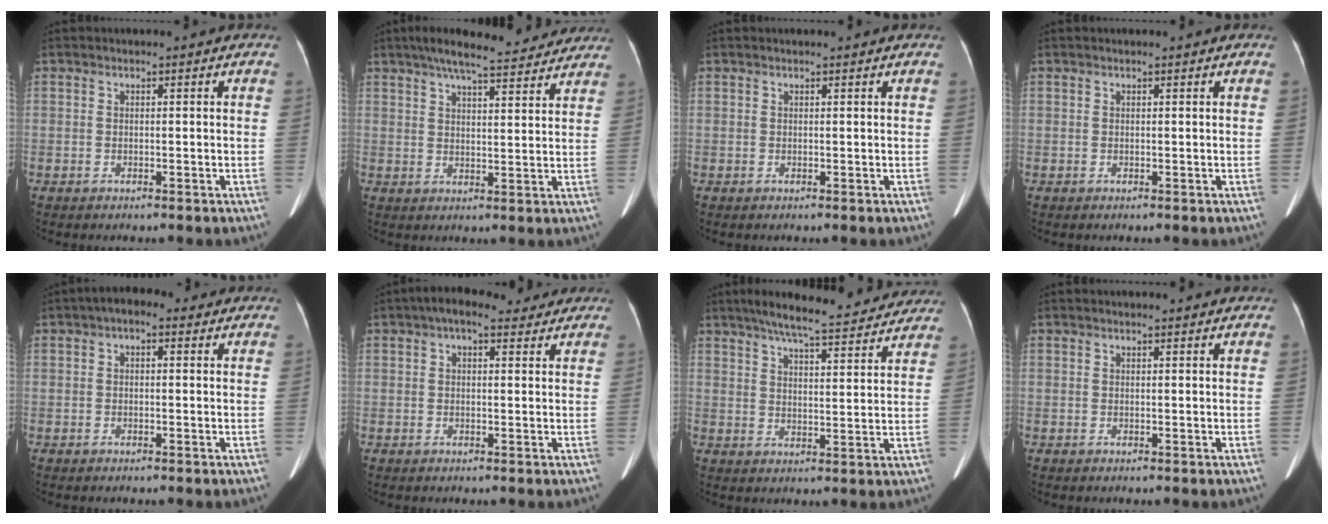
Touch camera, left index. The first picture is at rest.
{"total": 15.0, "force": [13.1, 2.6, 6.9], "torque": [-0.106, 0.030, 0.177]}
{"total": 1.5, "force": [1.4, 0.1, 0.5], "torque": [-0.009, 0.012, 0.019]}
{"total": 0.9, "force": [0.8, 0.1, 0.2], "torque": [-0.009, 0.012, 0.012]}
{"total": 3.2, "force": [1.7, 1.7, 2.1], "torque": [-0.036, 0.026, 0.022]}
{"total": 6.3, "force": [4.7, 2.4, 3.5], "torque": [-0.054, 0.039, 0.070]}
{"total": 17.7, "force": [15.7, 2.6, 7.6], "torque": [-0.113, 0.016, 0.206]}
{"total": 3.7, "force": [3.5, 0.4, 1.0], "torque": [-0.015, 0.013, 0.038]}